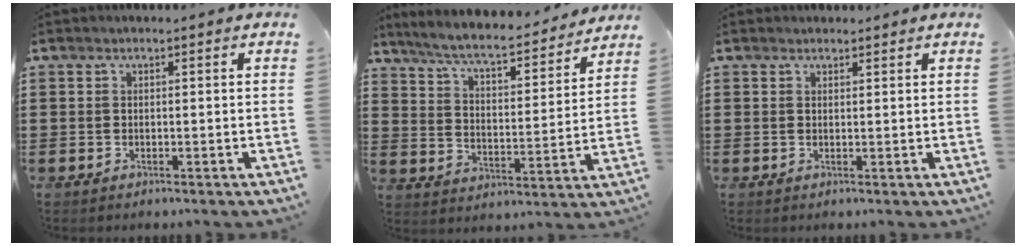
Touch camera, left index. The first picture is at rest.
{"total": 6.6, "force": [6.0, 0.4, 2.8], "torque": [-0.079, -0.041, 0.098]}
{"total": 1.0, "force": [1.0, 0.4, 0.0], "torque": [-0.002, 0.003, 0.019]}